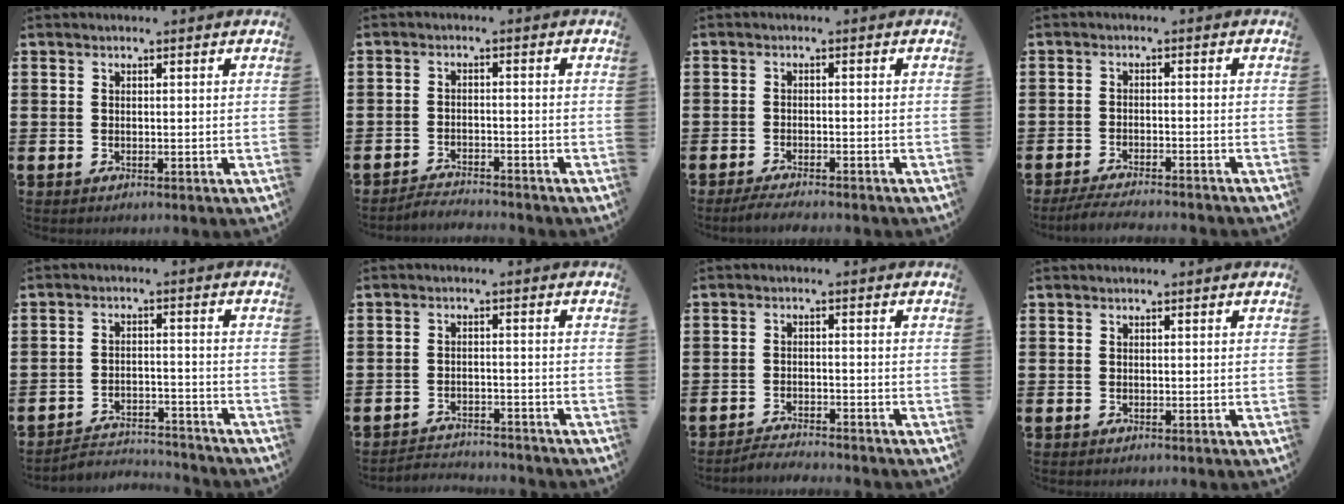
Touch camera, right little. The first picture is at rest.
{"total": 2.3, "force": [-2.2, -0.1, -0.2], "torque": [-0.003, 0.004, -0.049]}
{"total": 1.9, "force": [-1.7, 0.0, 0.8], "torque": [-0.013, 0.004, -0.033]}
{"total": 2.8, "force": [-2.6, -0.2, 1.0], "torque": [-0.014, 0.003, -0.050]}
{"total": 3.3, "force": [-3.3, 0.3, 0.1], "torque": [-0.009, 0.004, -0.073]}
{"total": 2.5, "force": [-2.5, 0.1, -0.2], "torque": [-0.004, 0.002, -0.056]}
{"total": 2.2, "force": [-2.2, -0.1, 0.0], "torque": [-0.004, 0.004, -0.047]}
{"total": 0.0}